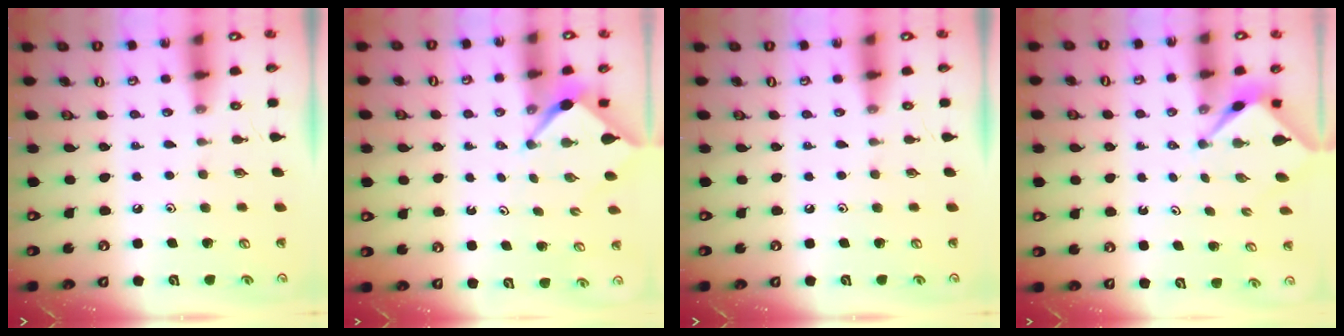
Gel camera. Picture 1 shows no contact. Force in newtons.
{"total": 2.5, "press": 2.4, "slide": 0.3}
{"total": 0.0}
{"total": 2.4, "press": 2.4, "slide": 0.3}